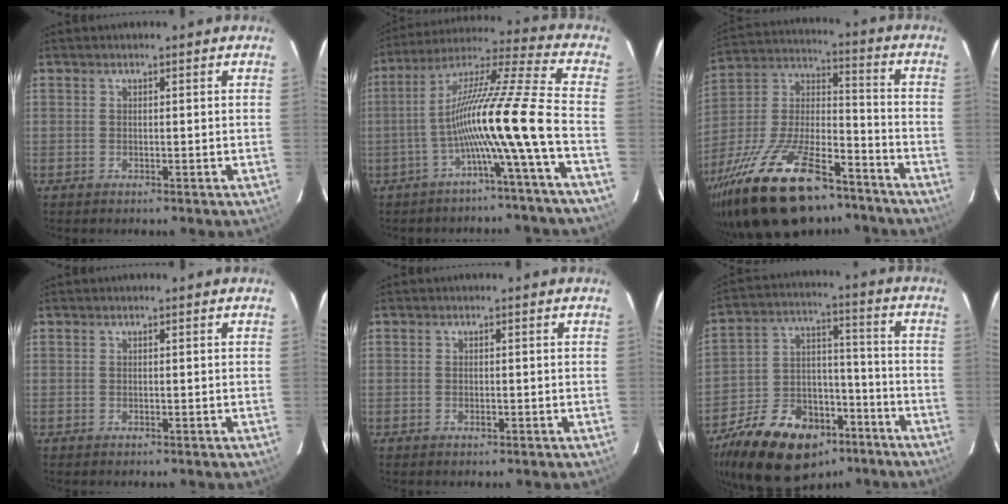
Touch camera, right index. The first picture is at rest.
{"total": 14.9, "force": [-5.8, -2.4, 13.5], "torque": [-0.224, -0.001, -0.112]}
{"total": 28.5, "force": [-19.3, 11.2, 17.7], "torque": [-0.348, -0.014, -0.312]}
{"total": 0.0}
{"total": 0.8, "force": [-0.3, 0.5, 0.5], "torque": [-0.010, 0.001, -0.004]}
{"total": 23.1, "force": [-14.9, 13.0, 11.9], "torque": [-0.249, 0.023, -0.228]}